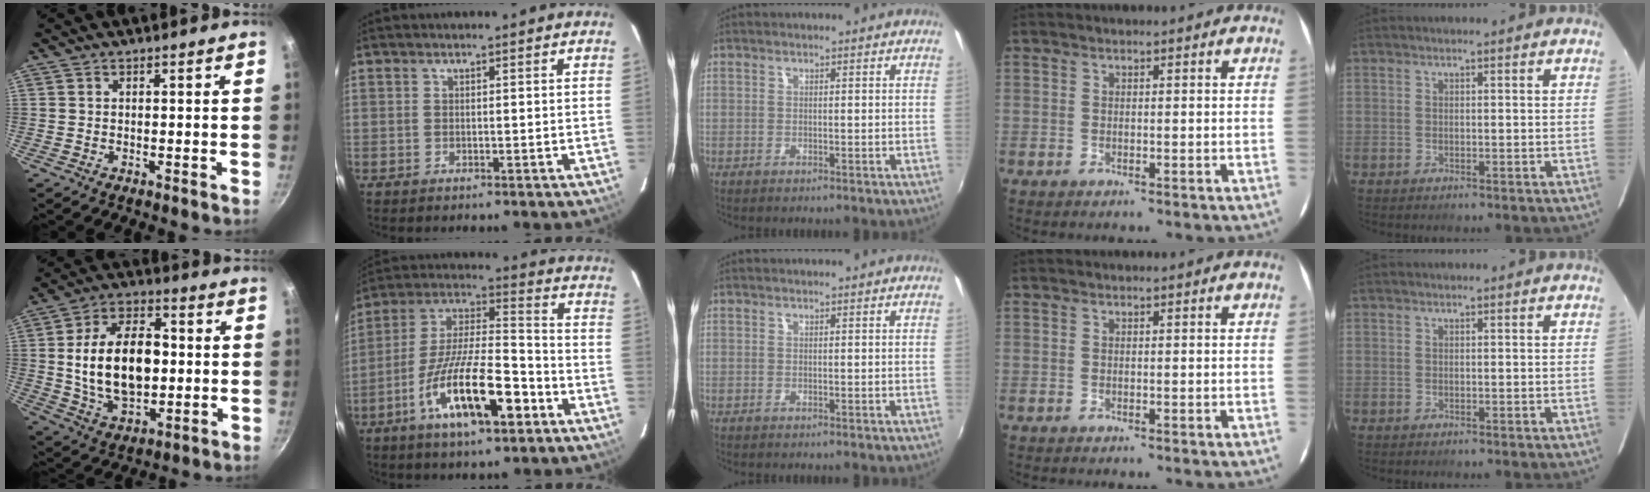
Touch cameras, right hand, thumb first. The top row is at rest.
{"thumb": {"total": 18.6, "force": [0.3, 11.4, 14.7], "torque": [-0.227, 0.015, 0.008]}, "index": {"total": 18.4, "force": [-8.6, 5.3, 15.3], "torque": [-0.285, -0.011, -0.152]}}